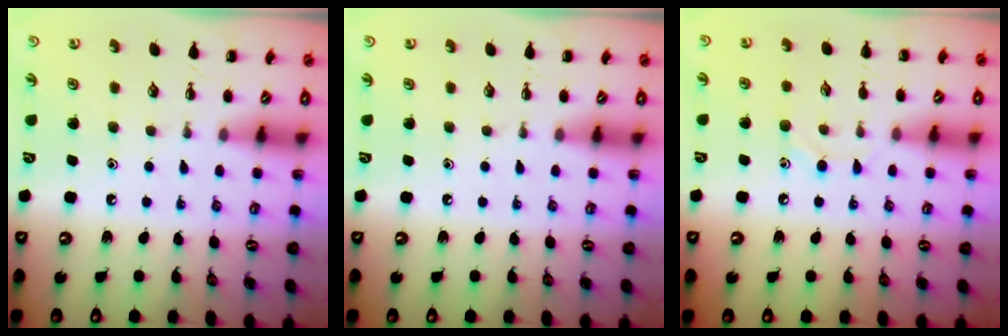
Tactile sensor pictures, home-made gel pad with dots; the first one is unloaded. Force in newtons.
{"total": 0.0}
{"total": 6.1, "press": 6.0, "slide": 1.4}